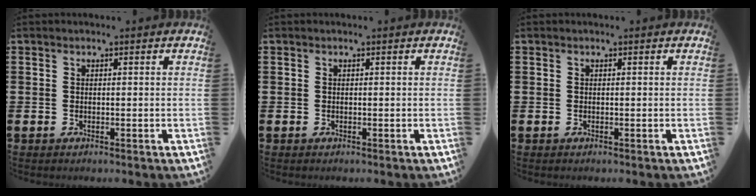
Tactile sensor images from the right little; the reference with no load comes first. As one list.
[{"total": 0.0}, {"total": 0.0}]